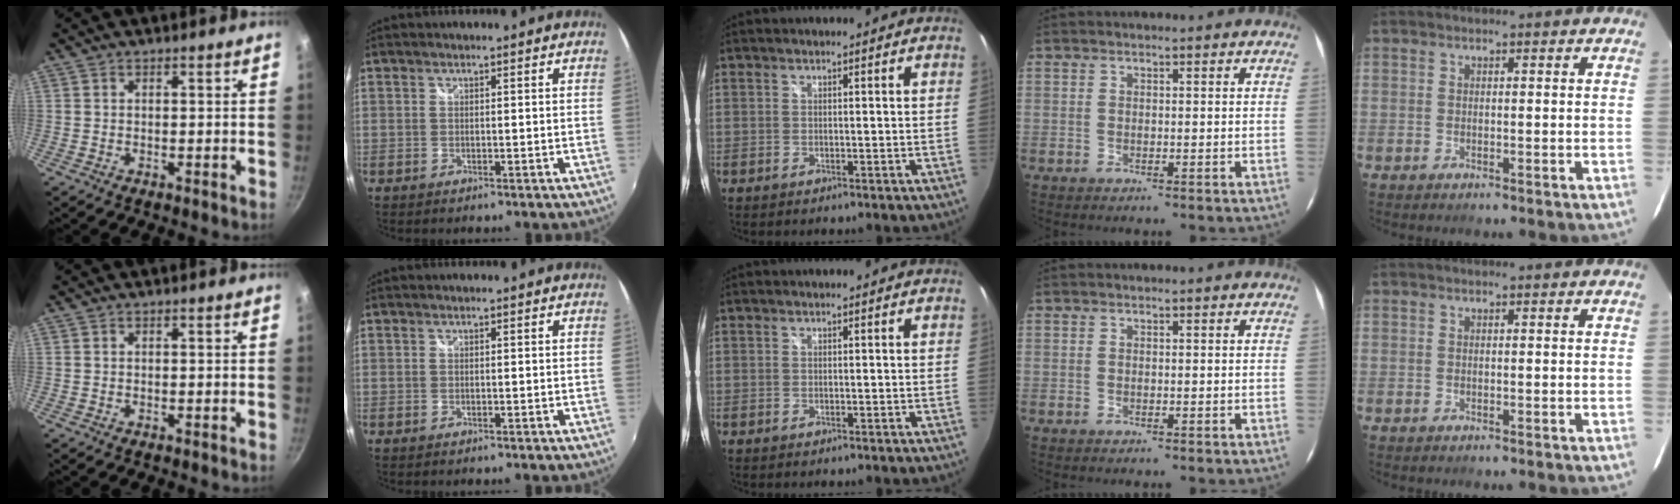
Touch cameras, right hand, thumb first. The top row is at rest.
{}